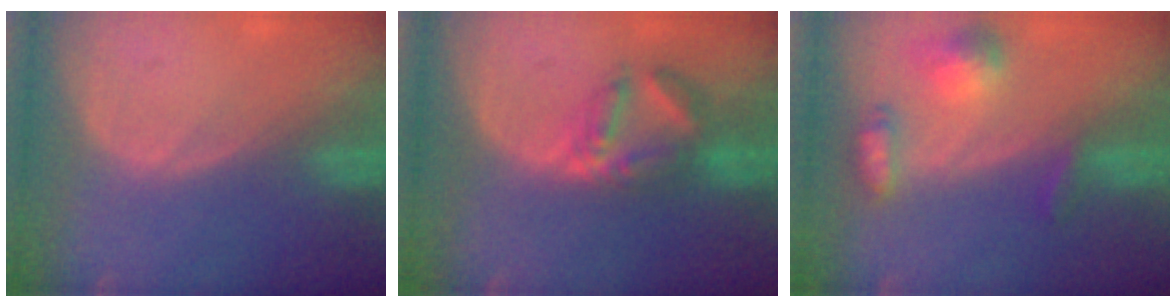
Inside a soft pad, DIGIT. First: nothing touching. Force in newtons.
{"total": 6.0, "press": 5.9, "slide": 0.7}
{"total": 6.2, "press": 6.1, "slide": 0.8}